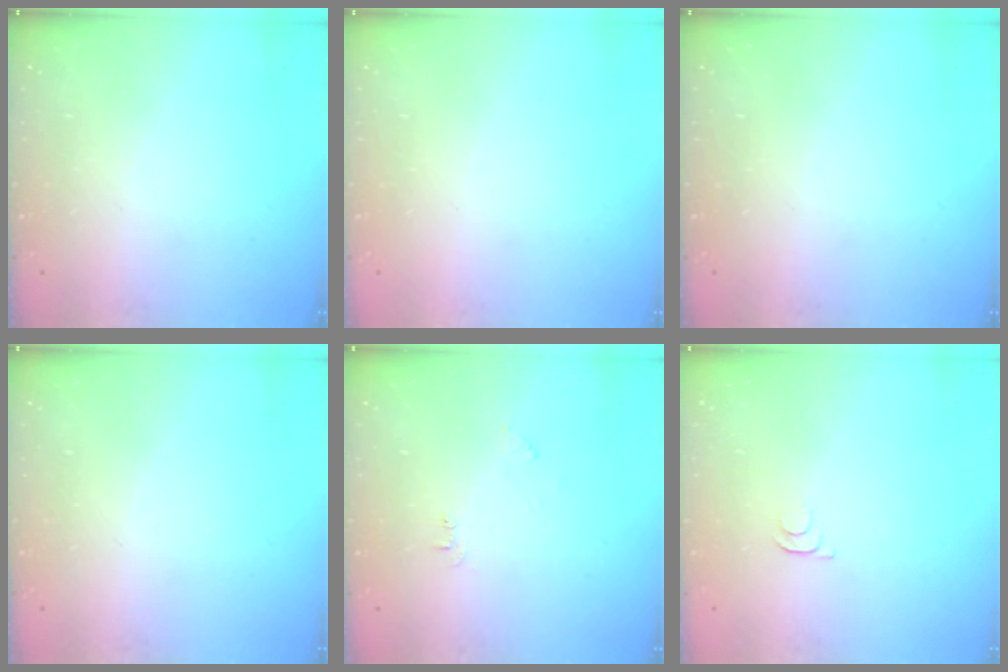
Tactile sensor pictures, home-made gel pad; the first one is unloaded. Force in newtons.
{"total": 0.0}
{"total": 0.0}
{"total": 2.2, "press": 2.1, "slide": 0.4}
{"total": 3.9, "press": 3.8, "slide": 0.5}
{"total": 3.6, "press": 3.5, "slide": 0.8}